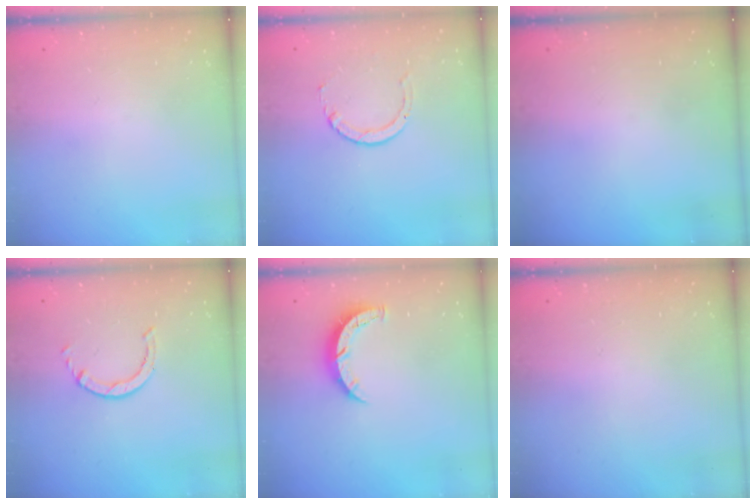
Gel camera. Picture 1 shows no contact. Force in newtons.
{"total": 3.2, "press": 3.2, "slide": 0.4}
{"total": 0.0}
{"total": 0.6, "press": 0.6, "slide": 0.1}
{"total": 5.5, "press": 5.5, "slide": 0.5}
{"total": 2.6, "press": 2.6, "slide": 0.2}